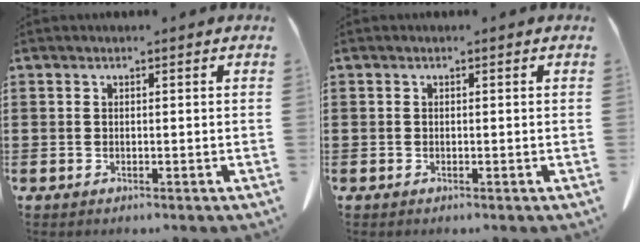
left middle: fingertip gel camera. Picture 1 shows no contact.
{"total": 0.0}